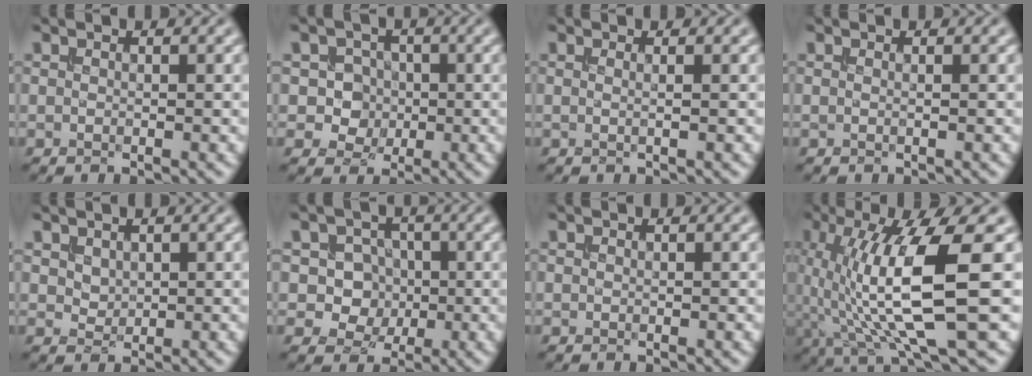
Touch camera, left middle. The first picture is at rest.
{"total": 3.1, "force": [-0.1, 2.9, 1.1], "torque": [0.001, 0.003, -0.014]}
{"total": 1.1, "force": [0.2, 0.5, 1.0], "torque": [-0.006, -0.003, -0.010]}
{"total": 0.5, "force": [0.1, 0.2, 0.4], "torque": [-0.005, -0.002, -0.006]}
{"total": 1.2, "force": [0.6, 1.0, 0.4], "torque": [-0.008, -0.005, 0.016]}
{"total": 4.3, "force": [0.1, 3.9, 1.8], "torque": [-0.009, 0.005, -0.012]}
{"total": 0.0}
{"total": 10.7, "force": [0.1, 2.5, 10.4], "torque": [-0.176, -0.003, 0.007]}